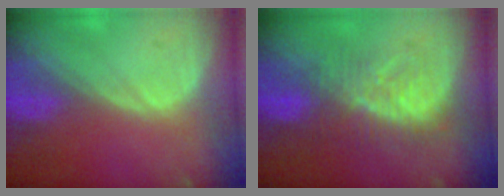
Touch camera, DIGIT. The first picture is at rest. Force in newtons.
{"total": 7.9, "press": 7.8, "slide": 1.6}